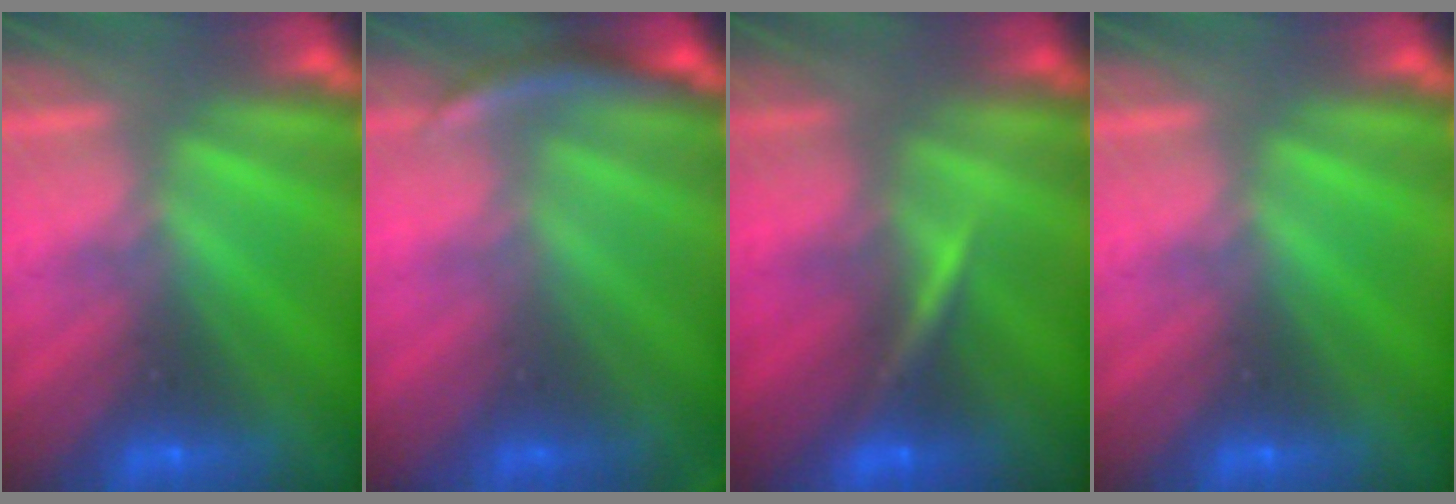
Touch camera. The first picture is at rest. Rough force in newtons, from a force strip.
{"total": 2.9}
{"total": 3.1}
{"total": 0.0}